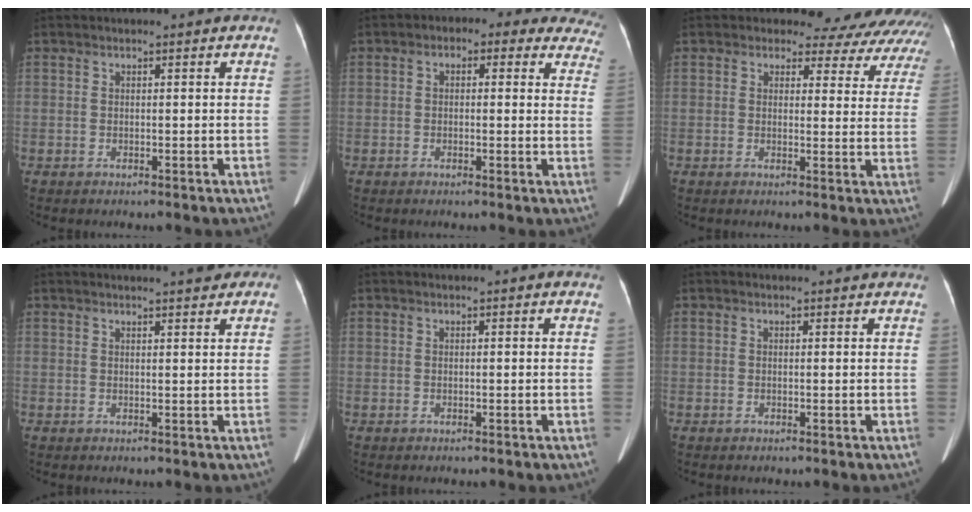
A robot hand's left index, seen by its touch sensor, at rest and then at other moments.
{"total": 12.7, "force": [9.3, 6.0, 6.2], "torque": [-0.044, 0.028, 0.087]}
{"total": 14.4, "force": [13.2, 5.1, 2.2], "torque": [0.004, -0.043, 0.112]}
{"total": 6.2, "force": [5.3, 0.8, 3.1], "torque": [-0.042, 0.018, 0.060]}
{"total": 0.5, "force": [0.4, -0.1, 0.3], "torque": [-0.011, 0.008, 0.013]}
{"total": 2.5, "force": [2.4, 0.2, 0.5], "torque": [-0.012, 0.012, 0.023]}